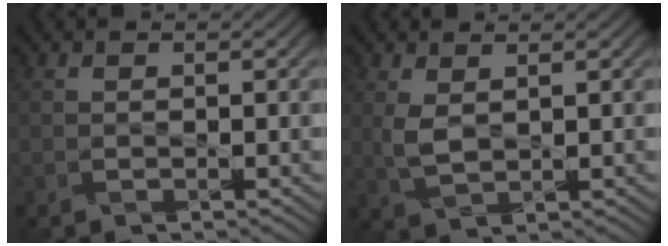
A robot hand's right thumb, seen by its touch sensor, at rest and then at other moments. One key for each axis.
{"total": 2.7, "fx": 1.1, "fy": 1.2, "fz": 2.1, "tx": -0.061, "ty": 0.003, "tz": 0.024}